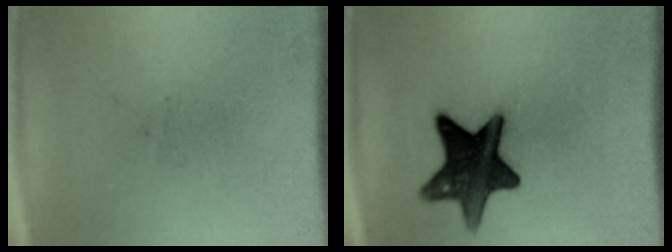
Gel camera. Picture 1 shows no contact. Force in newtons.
{"total": 12.5}